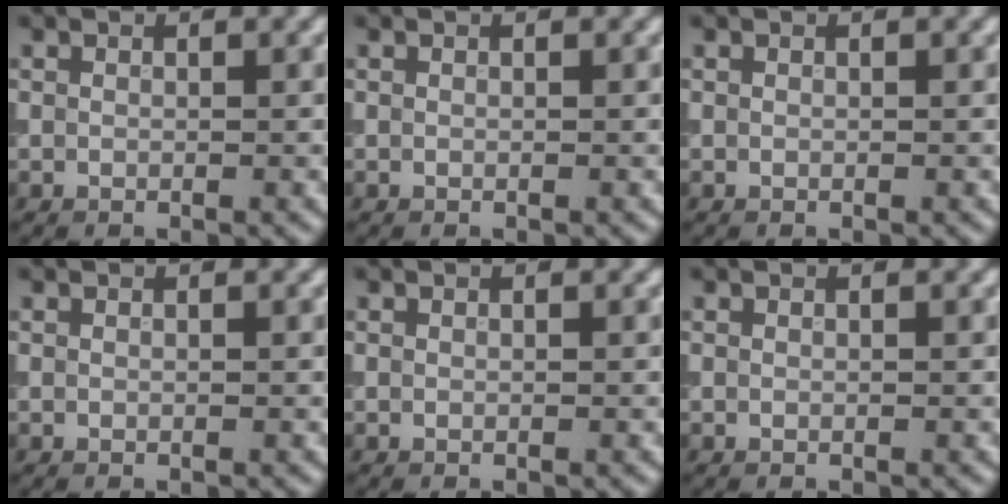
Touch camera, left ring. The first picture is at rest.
{"total": 0.0}
{"total": 0.0}
{"total": 0.0}
{"total": 0.0}
{"total": 0.0}